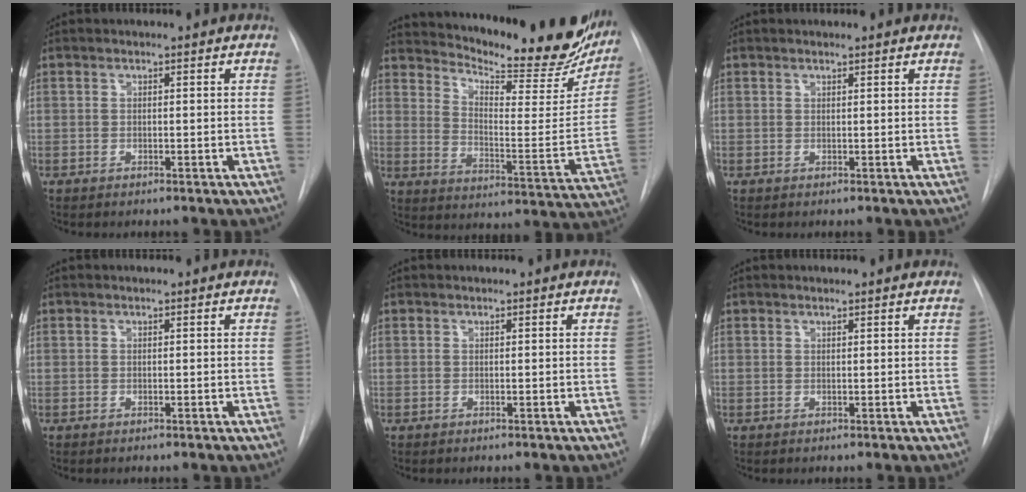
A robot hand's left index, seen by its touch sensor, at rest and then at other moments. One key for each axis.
{"total": 25.6, "fx": 22.5, "fy": 5.6, "fz": 10.9, "tx": -0.162, "ty": -0.076, "tz": 0.284}
{"total": 1.5, "fx": 1.3, "fy": 0.2, "fz": 0.8, "tx": -0.013, "ty": 0.017, "tz": 0.017}
{"total": 0.0}
{"total": 0.0}
{"total": 1.1, "fx": 1.0, "fy": 0.1, "fz": 0.5, "tx": -0.012, "ty": 0.014, "tz": 0.015}